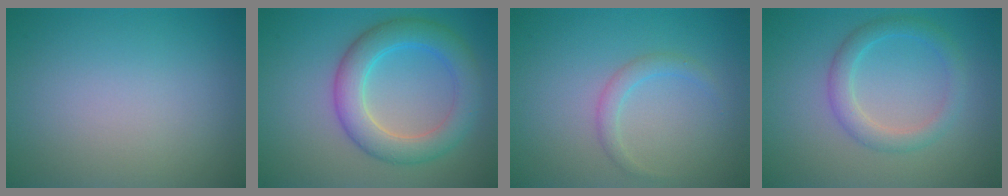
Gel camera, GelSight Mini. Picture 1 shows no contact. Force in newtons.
{"total": 5.4, "press": 5.4, "slide": 0.1}
{"total": 1.5, "press": 1.5, "slide": 0.1}
{"total": 2.7, "press": 2.7, "slide": 0.1}